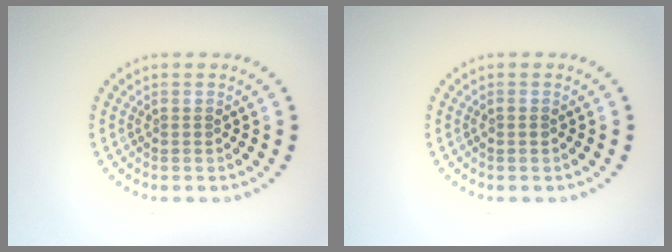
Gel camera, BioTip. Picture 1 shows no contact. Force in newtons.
{"total": 0.6, "press": 0.5, "slide": 0.2}